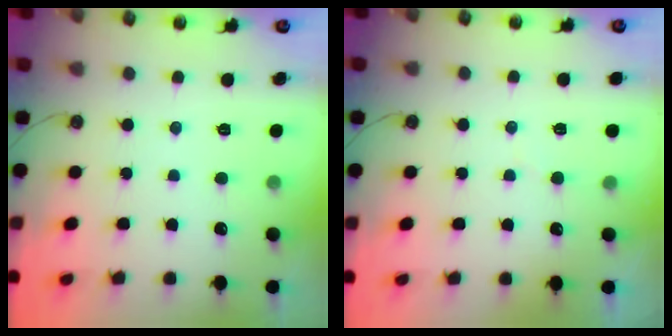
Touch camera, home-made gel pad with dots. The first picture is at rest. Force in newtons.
{"total": 2.7, "press": 2.6, "slide": 0.3}